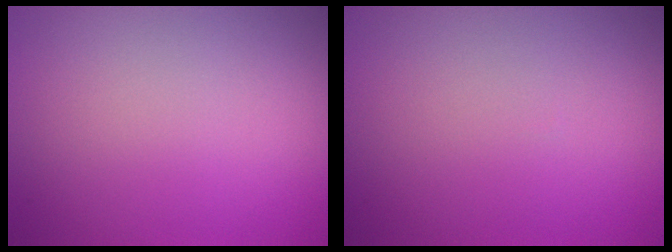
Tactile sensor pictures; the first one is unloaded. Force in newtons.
{"total": 0.0}